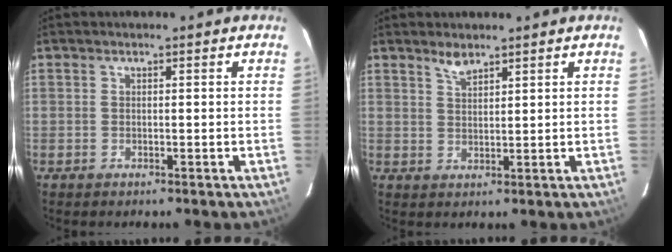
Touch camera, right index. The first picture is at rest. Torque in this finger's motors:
{"motor_torque": [0.05, 0.02, 0.01, 0.01]}